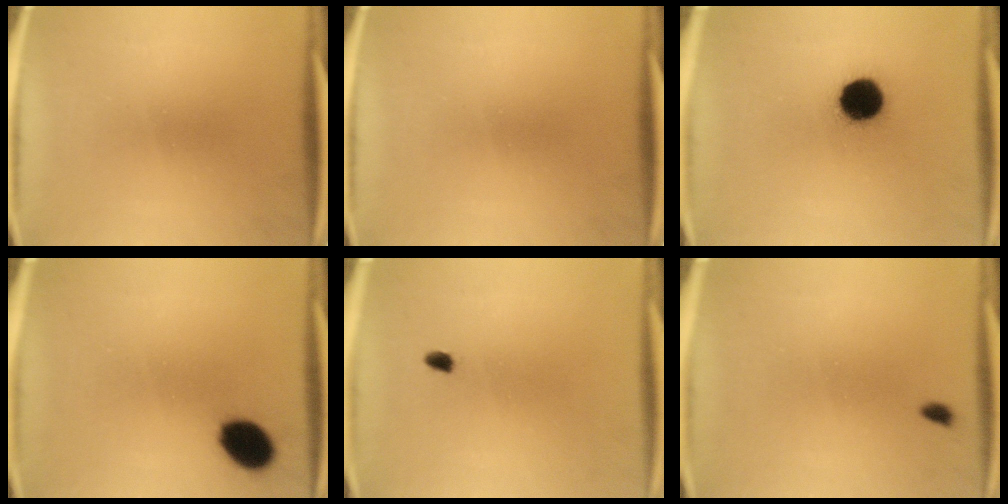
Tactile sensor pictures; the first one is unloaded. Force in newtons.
{"total": 0.0}
{"total": 10.7}
{"total": 8.4}
{"total": 1.2}
{"total": 0.7}